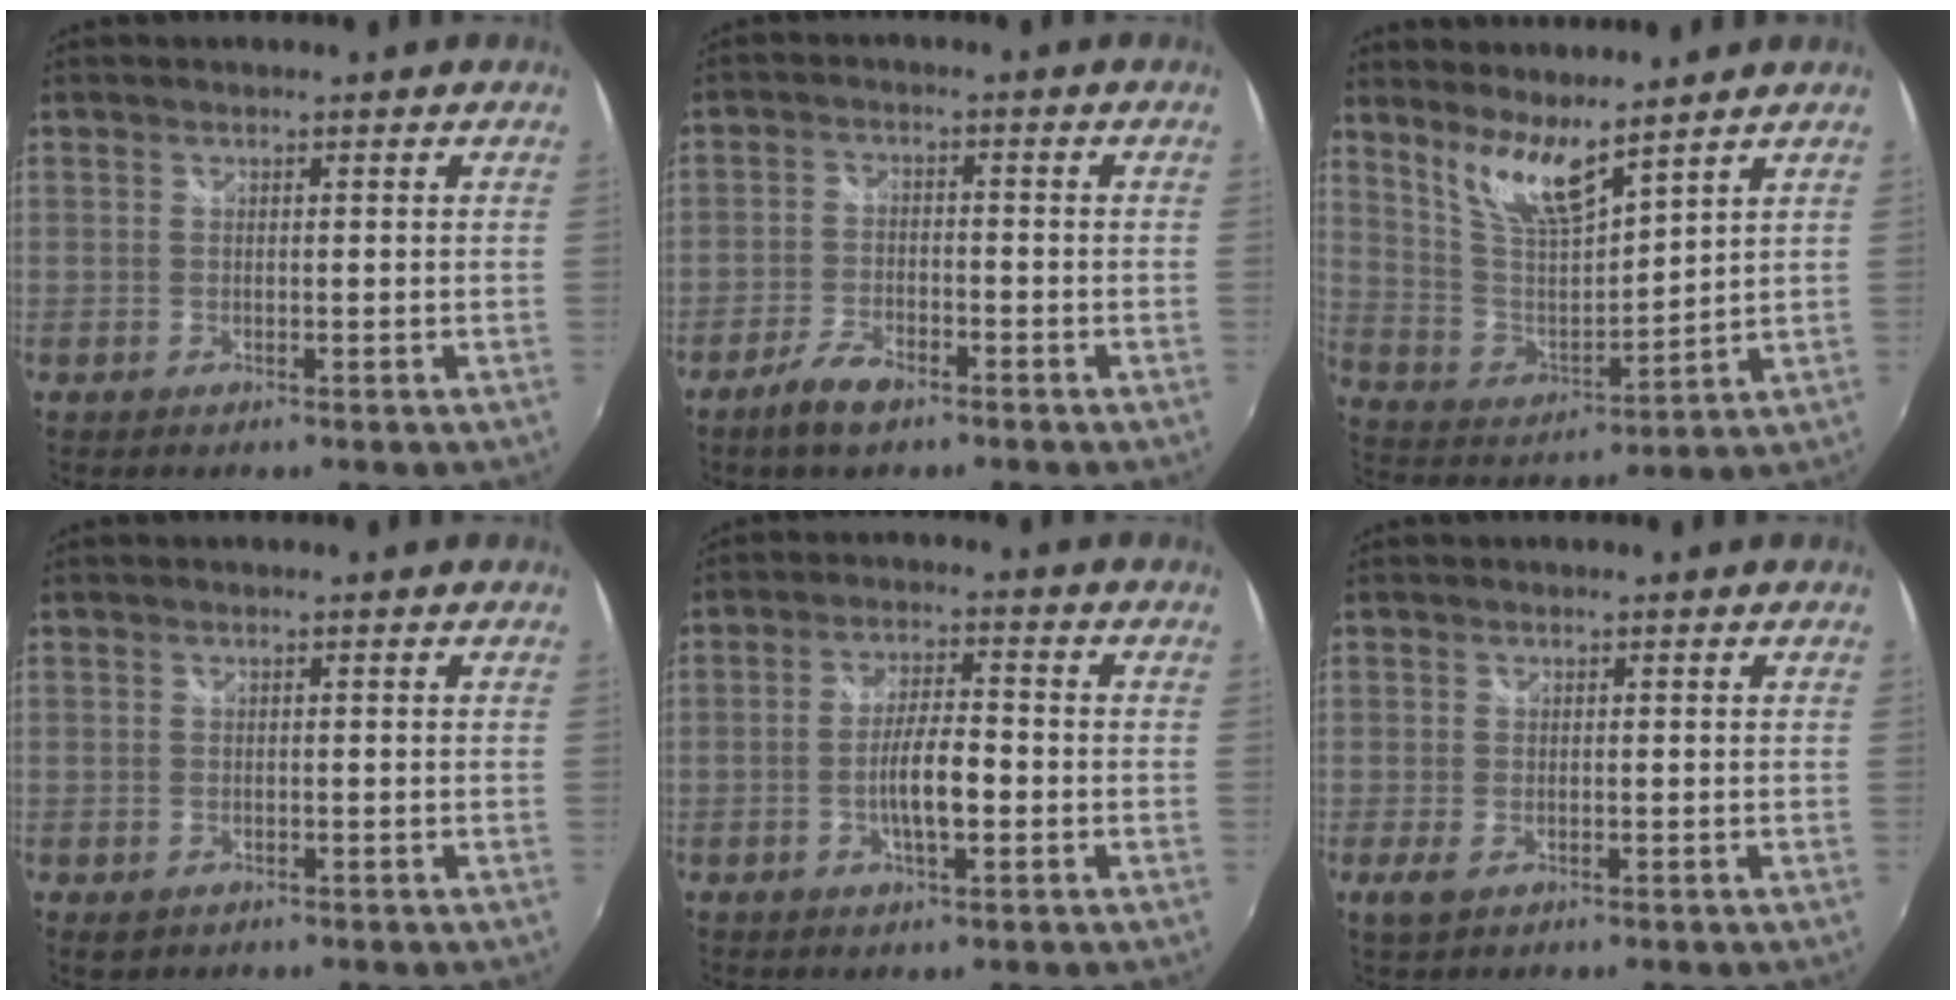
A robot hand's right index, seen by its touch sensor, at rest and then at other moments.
{"total": 5.7, "force": [-4.1, 2.2, 3.3], "torque": [-0.083, -0.005, -0.079]}
{"total": 10.1, "force": [7.8, 1.9, 6.1], "torque": [-0.115, -0.014, 0.161]}
{"total": 1.9, "force": [-0.8, 1.6, 0.7], "torque": [-0.016, -0.006, -0.011]}
{"total": 6.5, "force": [-1.9, 1.7, 6.0], "torque": [-0.111, 0.001, -0.029]}
{"total": 2.5, "force": [-1.0, 1.4, 1.8], "torque": [-0.038, -0.009, -0.017]}